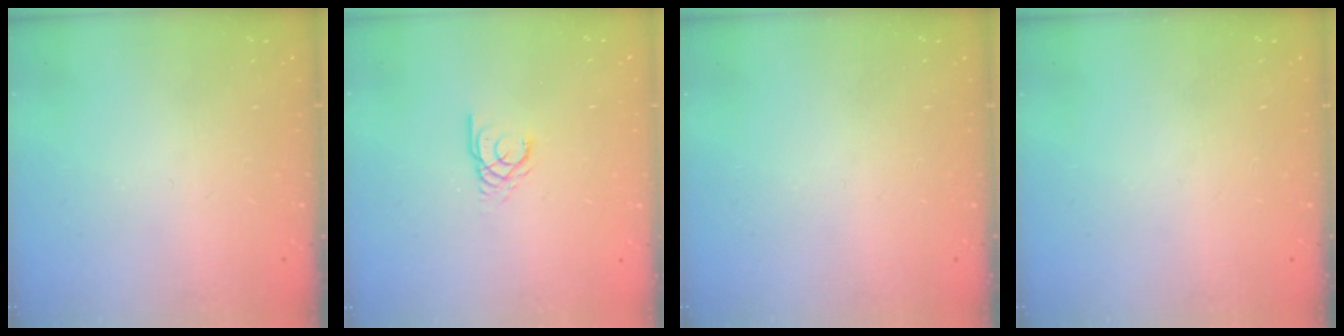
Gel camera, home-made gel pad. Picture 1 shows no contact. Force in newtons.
{"total": 2.9, "press": 2.9, "slide": 0.2}
{"total": 0.0}
{"total": 0.0}